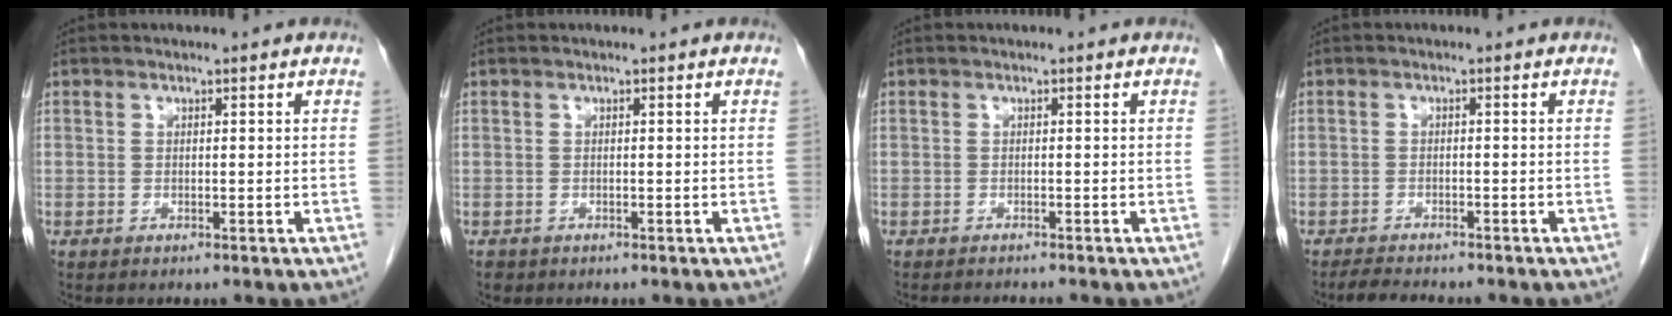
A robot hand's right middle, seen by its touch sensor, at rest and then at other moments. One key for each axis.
{"total": 0.9, "fx": -0.6, "fy": 0.6, "fz": 0.2, "tx": -0.011, "ty": 0.001, "tz": -0.009}
{"total": 2.4, "fx": -2.3, "fy": 0.0, "fz": 0.5, "tx": -0.006, "ty": -0.006, "tz": -0.031}
{"total": 3.6, "fx": -3.3, "fy": 0.7, "fz": 1.2, "tx": -0.024, "ty": -0.010, "tz": -0.054}